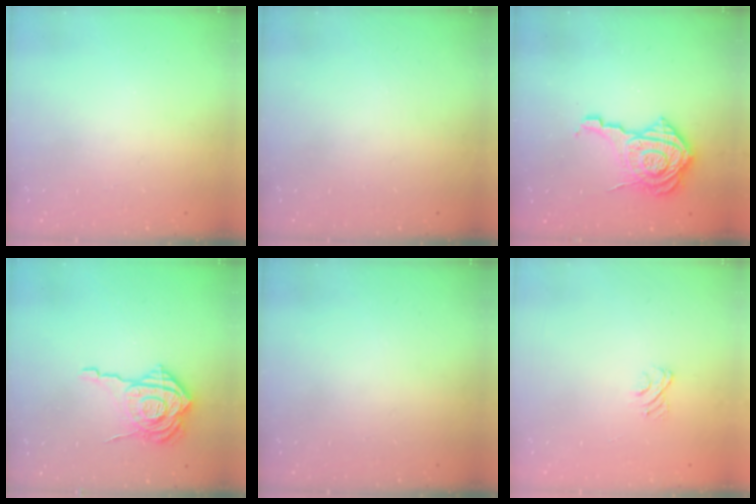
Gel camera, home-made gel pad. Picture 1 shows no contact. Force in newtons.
{"total": 0.0}
{"total": 13.9, "press": 13.8, "slide": 1.7}
{"total": 16.2, "press": 16.1, "slide": 1.7}
{"total": 0.0}
{"total": 3.5, "press": 3.3, "slide": 1.2}